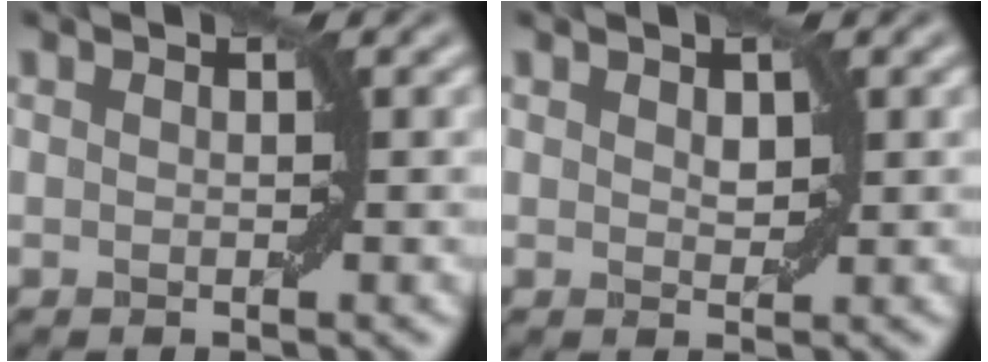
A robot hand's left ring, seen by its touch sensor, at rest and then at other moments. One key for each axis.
{"total": 1.1, "fx": 0.5, "fy": 0.7, "fz": 0.7, "tx": -0.012, "ty": -0.001, "tz": 0.012}